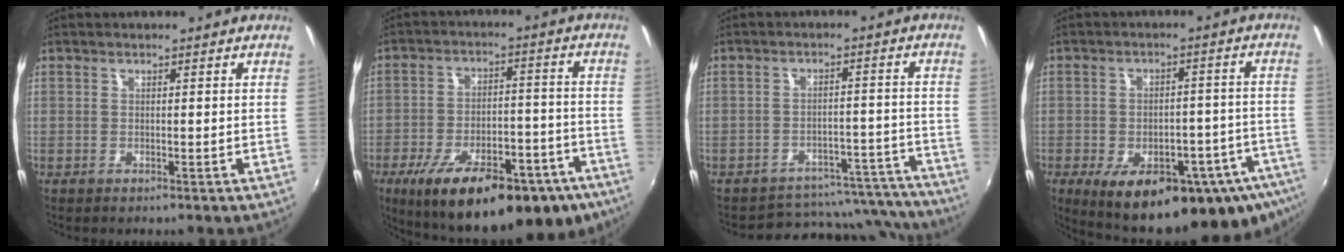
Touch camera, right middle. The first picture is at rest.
{"total": 25.1, "force": [-16.2, 9.6, 16.6], "torque": [-0.275, -0.026, -0.215]}
{"total": 17.0, "force": [-15.6, 6.1, 3.3], "torque": [-0.063, 0.041, -0.179]}
{"total": 23.1, "force": [-13.6, 9.6, 16.1], "torque": [-0.238, -0.037, -0.166]}